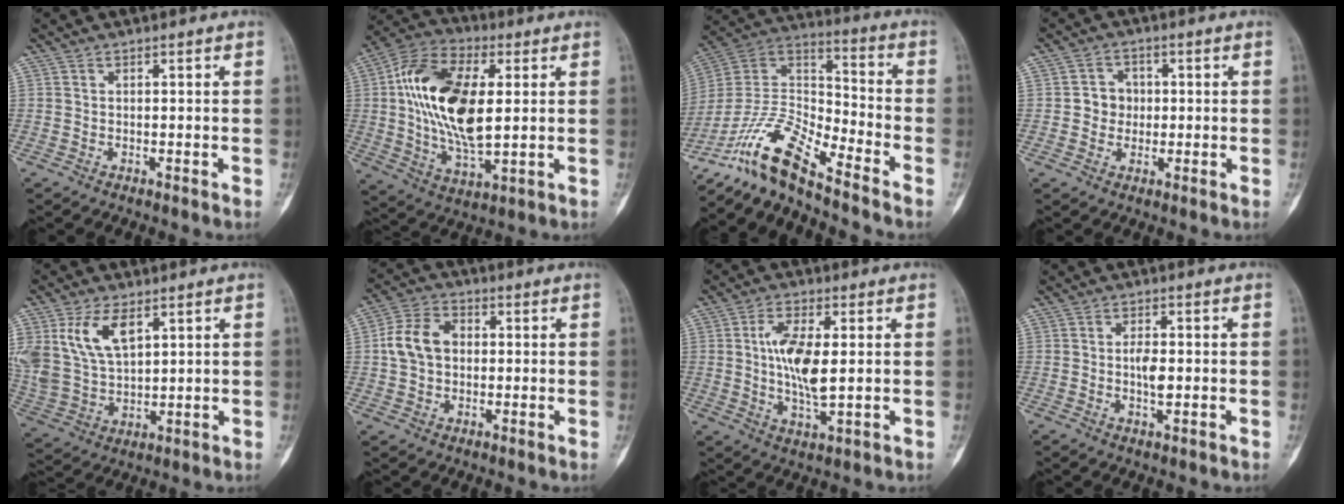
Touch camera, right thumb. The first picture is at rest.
{"total": 19.3, "force": [2.5, 9.6, 16.5], "torque": [-0.313, -0.001, 0.042]}
{"total": 13.8, "force": [-11.6, 2.6, 7.0], "torque": [-0.144, 0.088, -0.227]}
{"total": 4.5, "force": [0.0, 4.1, 1.7], "torque": [0.000, 0.009, -0.005]}
{"total": 12.9, "force": [5.6, 7.2, 9.1], "torque": [-0.179, -0.014, 0.125]}
{"total": 8.7, "force": [0.6, 6.4, 5.8], "torque": [-0.100, 0.020, 0.004]}
{"total": 9.4, "force": [0.7, 3.4, 8.7], "torque": [-0.173, -0.011, 0.013]}
{"total": 3.7, "force": [-0.4, 1.6, 3.3], "torque": [-0.057, -0.001, -0.008]}